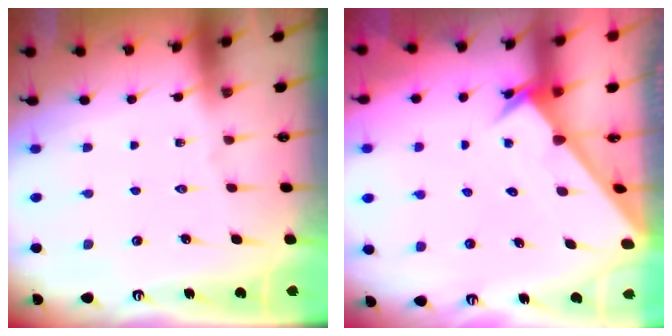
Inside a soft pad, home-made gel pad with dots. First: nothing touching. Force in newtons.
{"total": 2.9, "press": 2.9, "slide": 0.1}